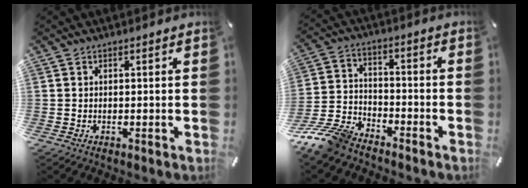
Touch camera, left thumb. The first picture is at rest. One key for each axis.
{"total": 12.4, "fx": -10.6, "fy": 4.5, "fz": 4.5, "tx": -0.097, "ty": 0.052, "tz": -0.206}